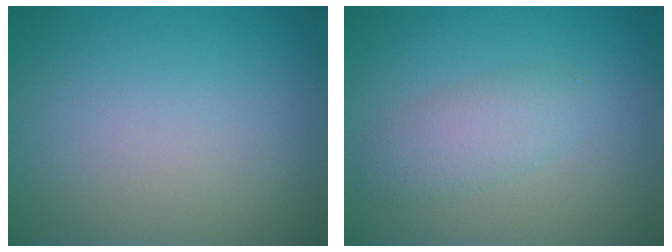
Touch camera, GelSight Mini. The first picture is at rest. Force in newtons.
{"total": 2.4, "press": 2.4, "slide": 0.1}